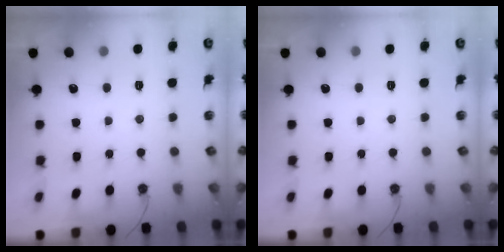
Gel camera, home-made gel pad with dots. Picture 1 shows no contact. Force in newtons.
{"total": 0.0}